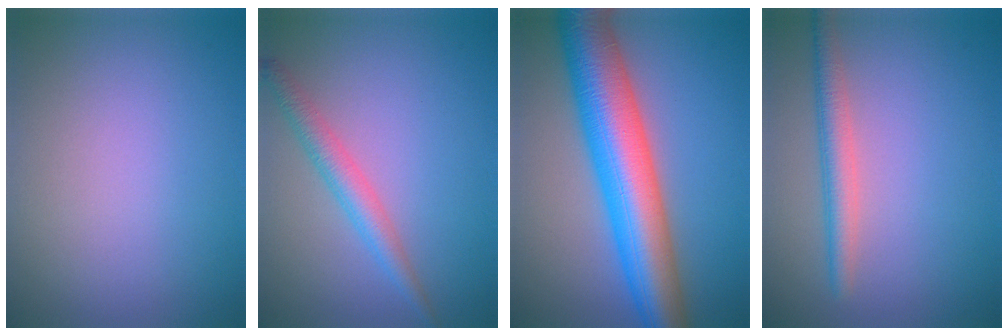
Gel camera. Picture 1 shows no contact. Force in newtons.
{"total": 2.7, "press": 2.7, "slide": 0.2}
{"total": 11.0, "press": 11.0, "slide": 0.2}
{"total": 2.7, "press": 2.7, "slide": 0.2}